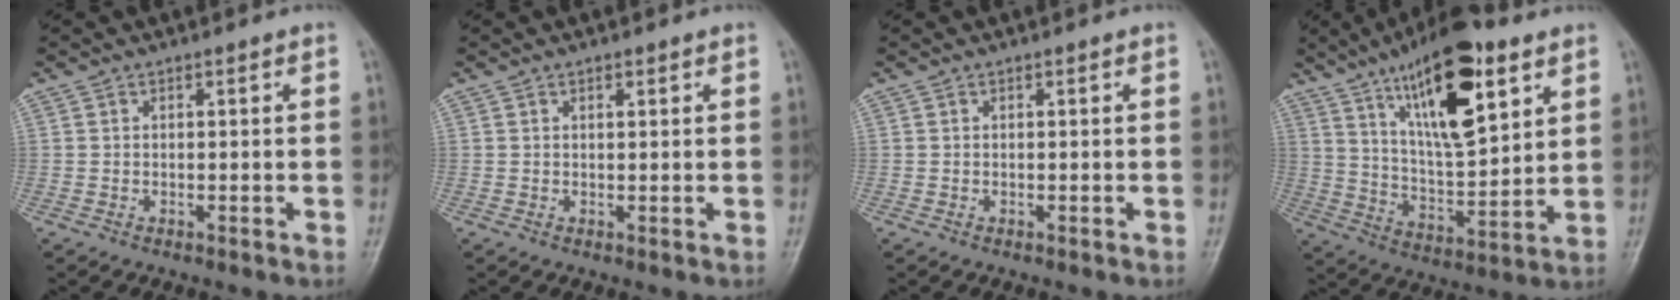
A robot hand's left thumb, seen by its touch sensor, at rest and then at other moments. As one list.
[{"total": 1.1, "force": [0.7, 0.4, 0.8], "torque": [-0.009, -0.002, 0.011]}, {"total": 0.0}, {"total": 20.2, "force": [10.1, 7.0, 16.1], "torque": [-0.232, -0.040, 0.176]}]